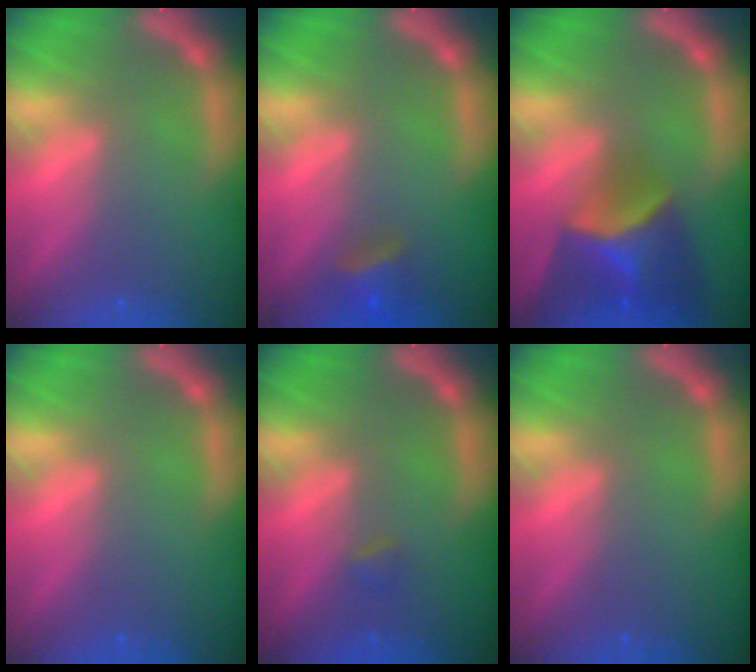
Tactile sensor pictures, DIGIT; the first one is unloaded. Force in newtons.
{"total": 2.9}
{"total": 7.9}
{"total": 0.0}
{"total": 0.9}
{"total": 0.0}